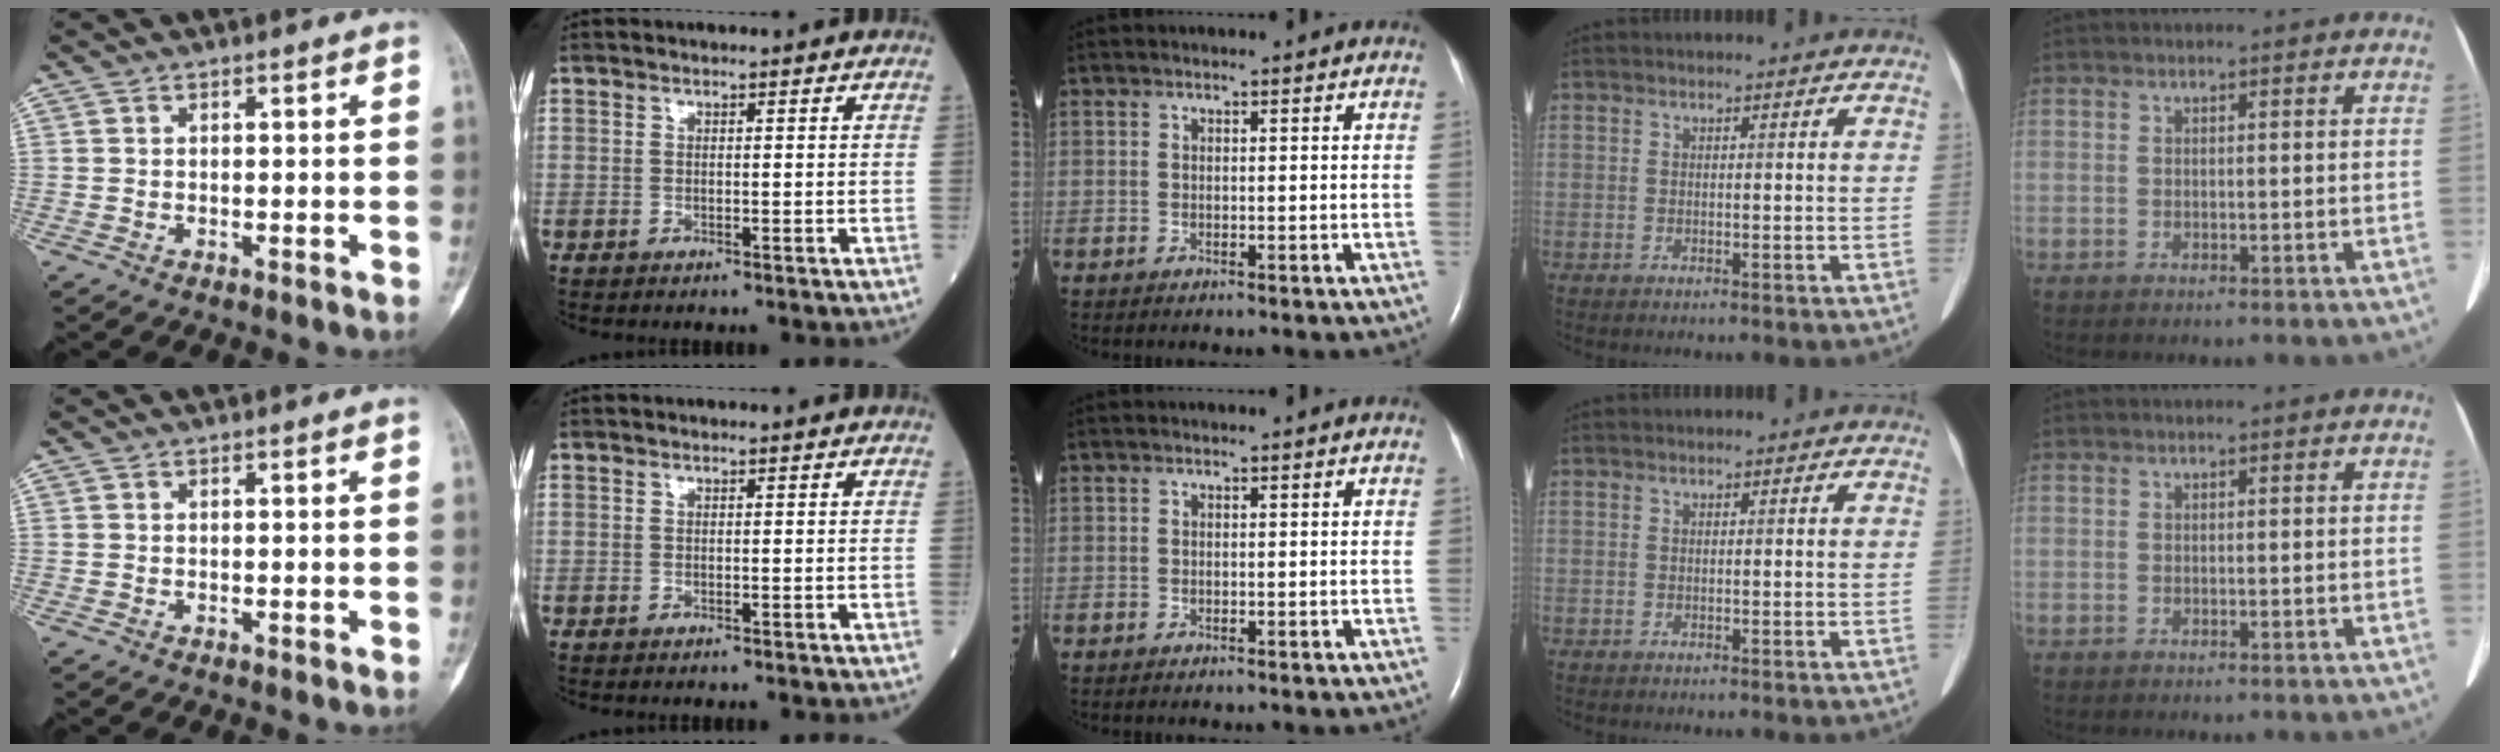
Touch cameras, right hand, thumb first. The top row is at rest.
{}